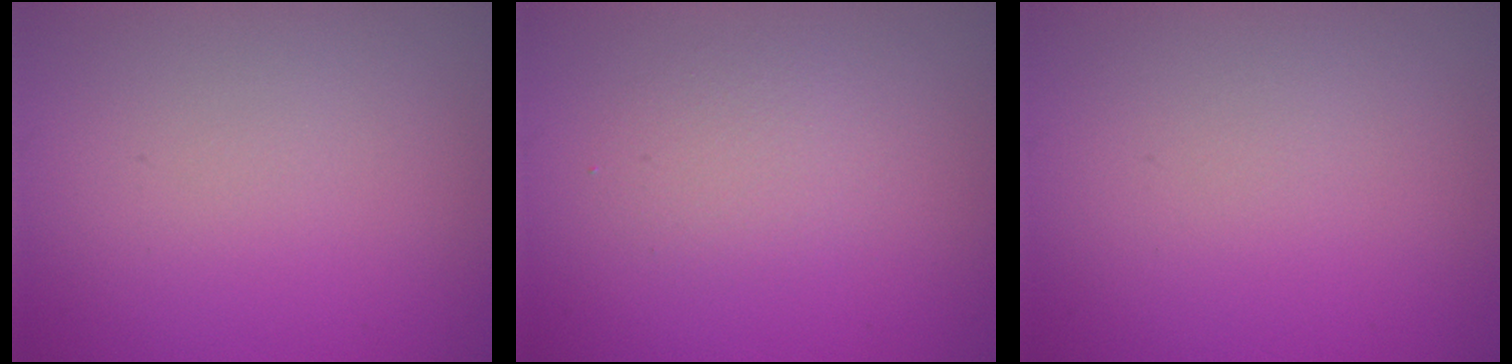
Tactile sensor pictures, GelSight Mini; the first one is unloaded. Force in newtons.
{"total": 1.8, "press": 1.8, "slide": 0.1}
{"total": 0.0}